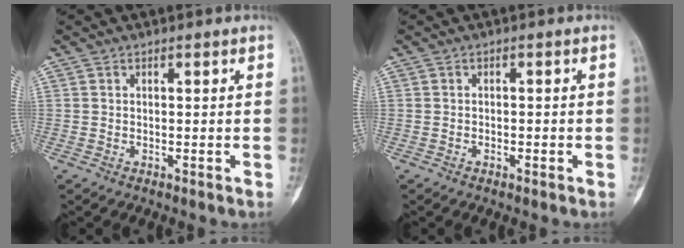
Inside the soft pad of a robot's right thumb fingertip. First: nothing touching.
{"total": 1.1, "force": [-0.5, 0.7, 0.8], "torque": [-0.014, 0.006, -0.007]}